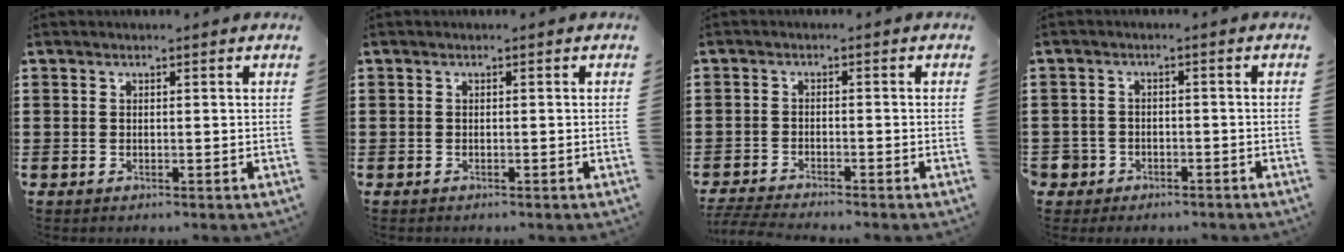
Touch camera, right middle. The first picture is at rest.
{"total": 0.0}
{"total": 3.0, "force": [-2.9, -0.1, 0.6], "torque": [-0.027, -0.010, -0.064]}
{"total": 2.4, "force": [-1.8, 1.5, 0.1], "torque": [-0.007, -0.001, -0.042]}